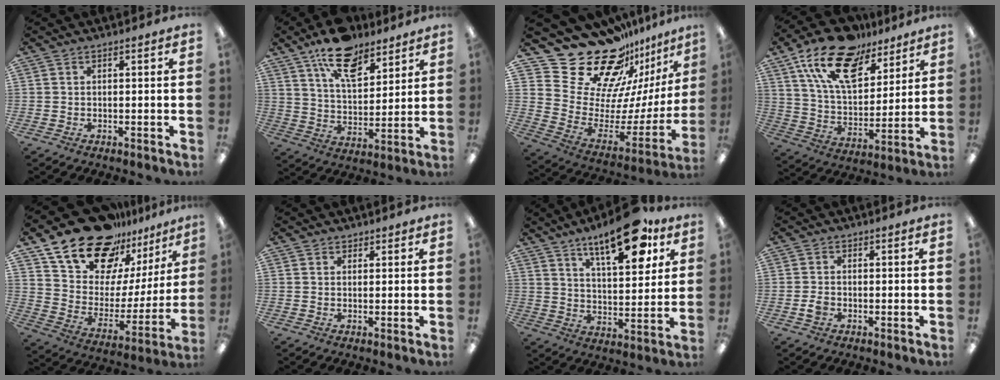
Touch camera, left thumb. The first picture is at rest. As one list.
[{"total": 14.3, "force": [10.1, 6.9, 7.4], "torque": [-0.116, -0.050, 0.180]}, {"total": 27.9, "force": [21.7, 13.2, 11.5], "torque": [-0.191, -0.165, 0.407]}, {"total": 19.8, "force": [12.8, 9.9, 11.4], "torque": [-0.207, -0.063, 0.231]}, {"total": 22.5, "force": [16.8, 11.8, 9.1], "torque": [-0.173, -0.107, 0.310]}, {"total": 1.3, "force": [1.0, 0.8, -0.1], "torque": [0.010, -0.003, 0.018]}, {"total": 16.3, "force": [10.8, 5.9, 10.7], "torque": [-0.157, -0.052, 0.176]}, {"total": 1.9, "force": [-0.7, 1.5, 1.0], "torque": [-0.017, 0.003, -0.012]}]